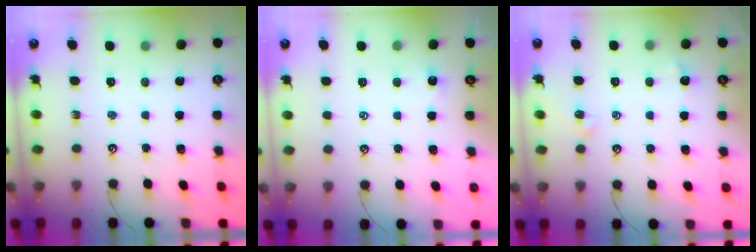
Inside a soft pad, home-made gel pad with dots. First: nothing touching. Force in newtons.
{"total": 1.5, "press": 1.4, "slide": 0.4}
{"total": 2.0, "press": 1.9, "slide": 0.5}